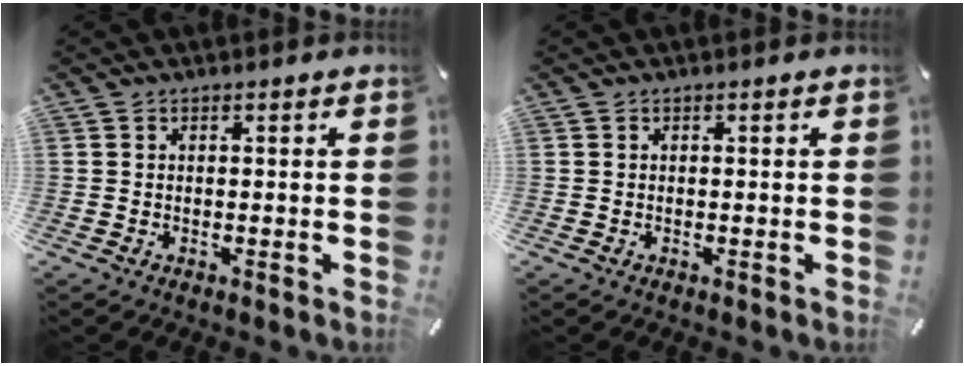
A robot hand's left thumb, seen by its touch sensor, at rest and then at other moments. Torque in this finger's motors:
{"motor_torque": [0.05, 0.10, -0.04, -0.09, 0.00]}